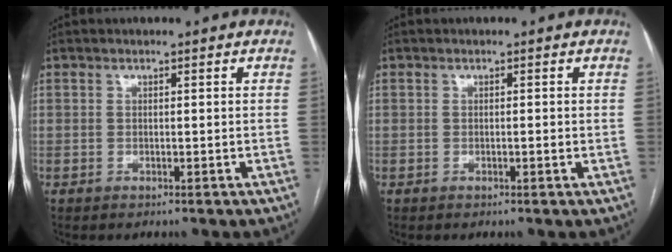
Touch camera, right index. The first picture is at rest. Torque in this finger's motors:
{"motor_torque": [0.16, 0.17, 0.01, 0.01]}